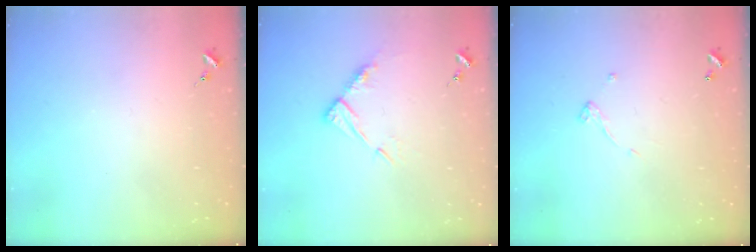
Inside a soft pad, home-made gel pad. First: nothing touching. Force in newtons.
{"total": 9.0, "press": 9.0, "slide": 0.8}
{"total": 4.9, "press": 4.9, "slide": 0.2}